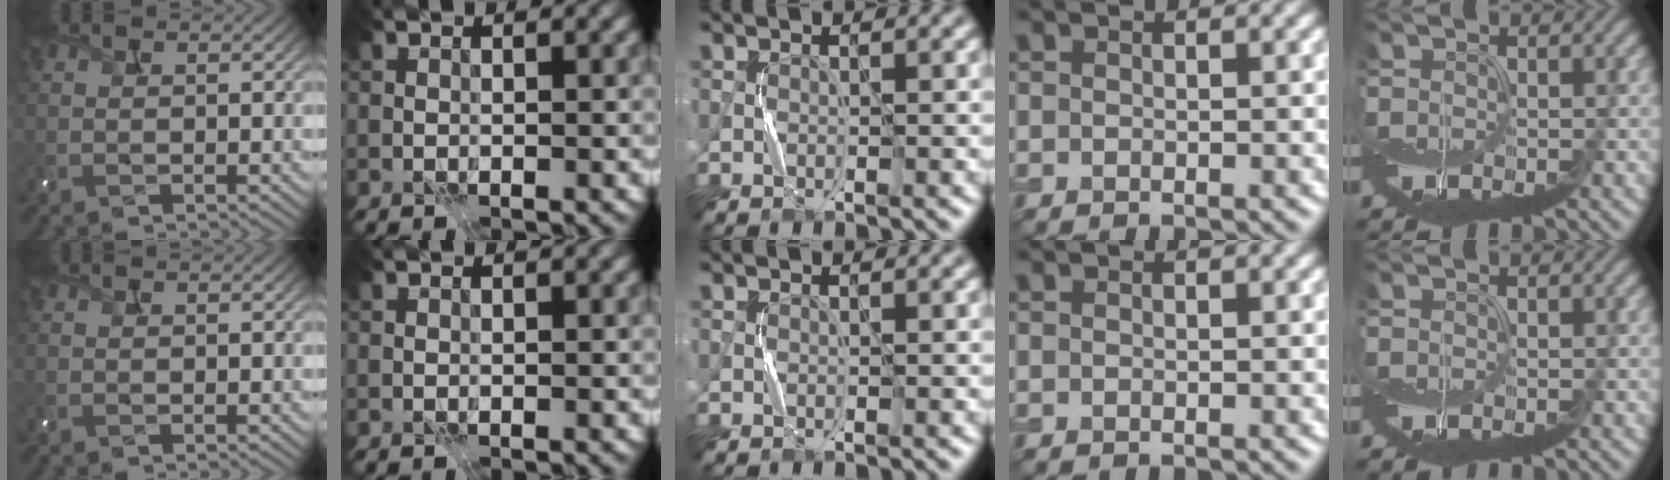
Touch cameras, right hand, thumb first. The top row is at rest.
{}